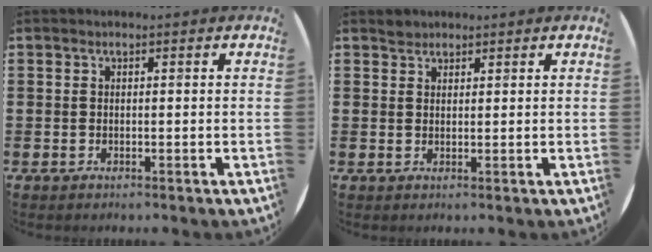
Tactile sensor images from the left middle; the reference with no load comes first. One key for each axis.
{"total": 1.3, "fx": 1.2, "fy": 0.4, "fz": -0.1, "tx": 0.008, "ty": -0.003, "tz": 0.022}